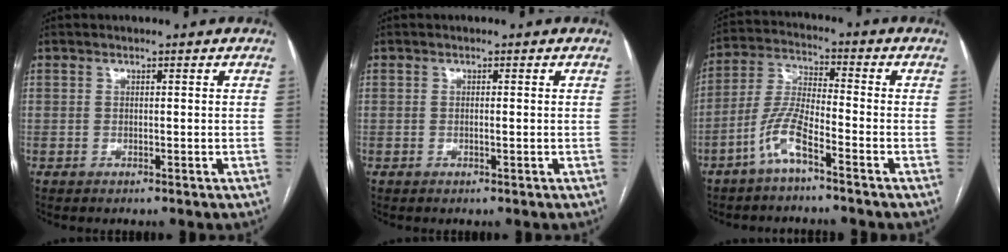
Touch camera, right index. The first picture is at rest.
{"total": 0.6, "force": [-0.1, 0.0, 0.5], "torque": [-0.010, 0.001, -0.002]}
{"total": 7.4, "force": [-4.4, 0.9, 5.8], "torque": [-0.133, 0.004, -0.092]}